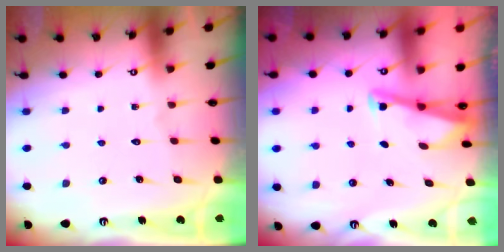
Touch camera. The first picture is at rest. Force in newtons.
{"total": 2.9, "press": 2.9, "slide": 0.4}